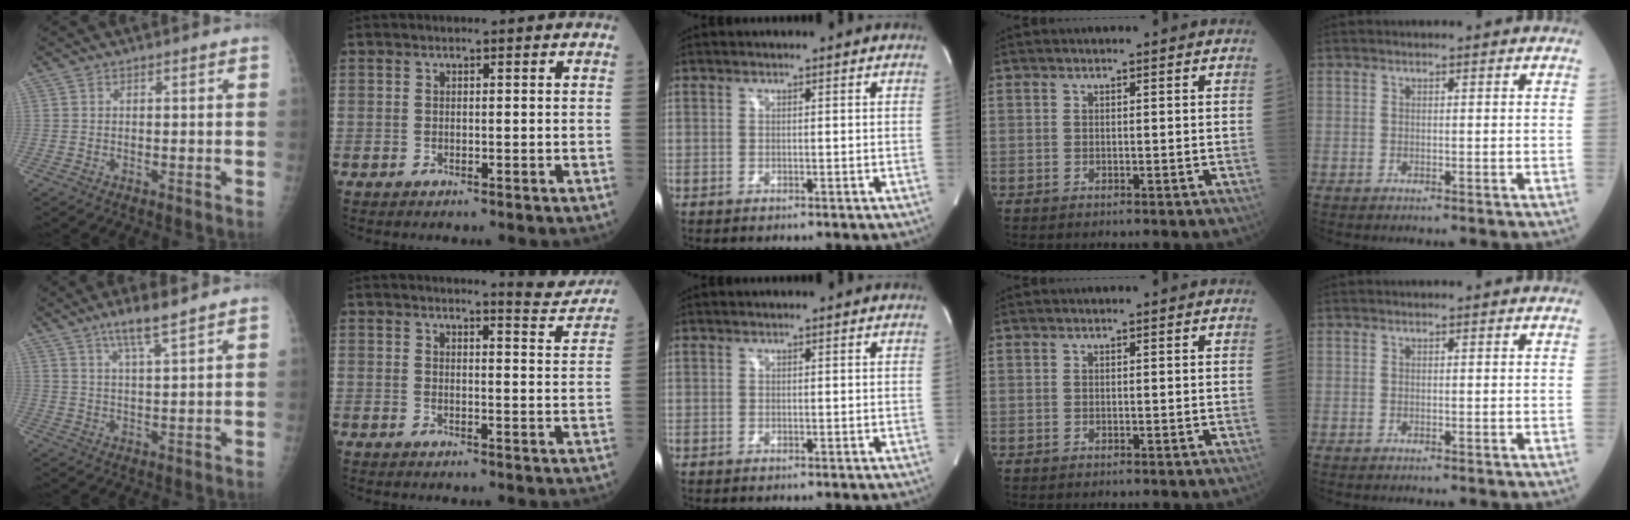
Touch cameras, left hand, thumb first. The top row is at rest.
{"thumb": {"total": 6.4, "force": [4.6, 0.6, 4.4], "torque": [-0.083, -0.025, 0.086]}, "index": {"total": 5.5, "force": [5.5, -0.2, 0.6], "torque": [-0.015, -0.035, 0.053]}}